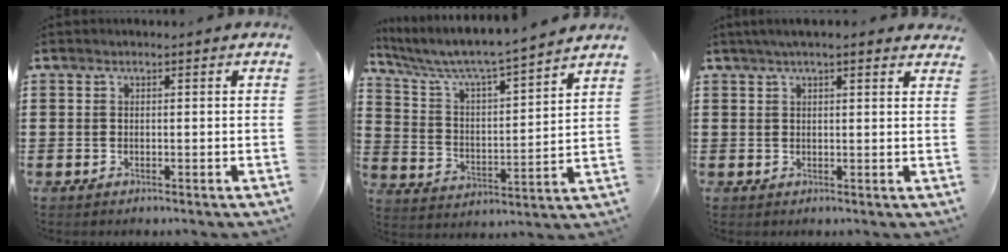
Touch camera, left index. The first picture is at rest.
{"total": 6.0, "force": [5.4, 0.1, 2.6], "torque": [-0.076, -0.042, 0.084]}
{"total": 2.8, "force": [2.1, 1.0, 1.4], "torque": [-0.033, 0.008, 0.038]}